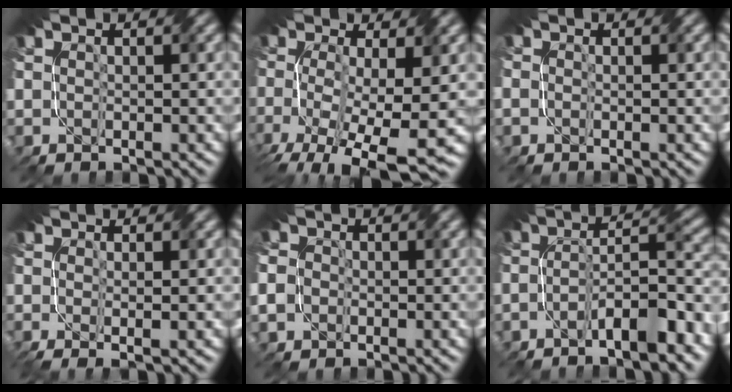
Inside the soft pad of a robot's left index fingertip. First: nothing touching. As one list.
[{"total": 8.5, "force": [-3.6, 3.0, 7.1], "torque": [-0.140, -0.031, -0.062]}, {"total": 1.2, "force": [-0.1, 1.0, 0.6], "torque": [-0.013, -0.003, -0.003]}, {"total": 2.5, "force": [-0.4, 0.6, 2.4], "torque": [-0.038, -0.006, -0.007]}, {"total": 2.9, "force": [-0.3, 2.6, 1.2], "torque": [-0.026, 0.008, -0.006]}, {"total": 6.8, "force": [-4.0, 1.5, 5.3], "torque": [-0.081, 0.013, -0.069]}]